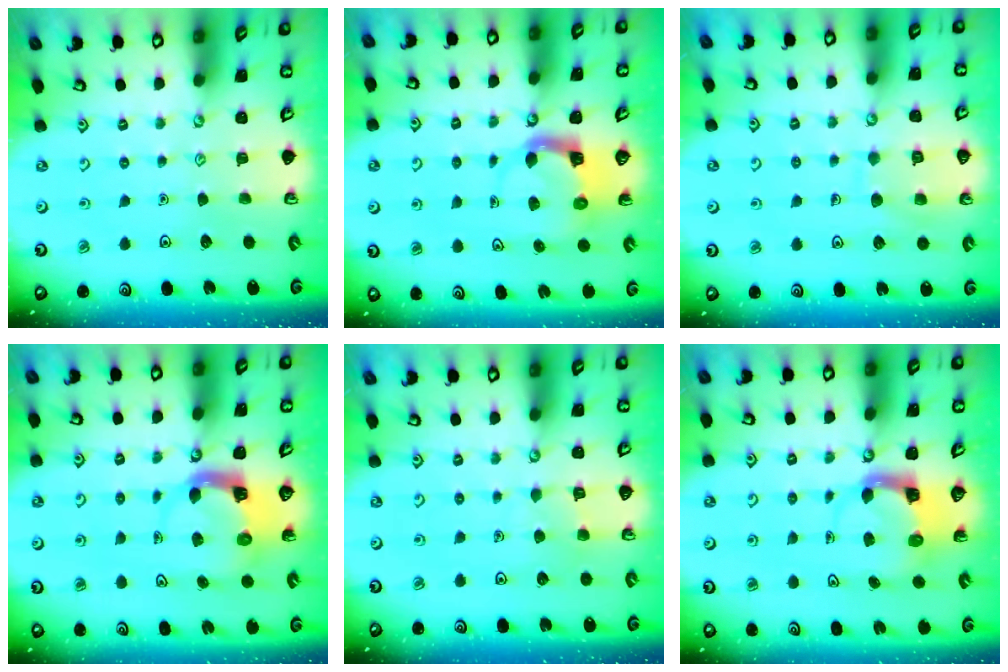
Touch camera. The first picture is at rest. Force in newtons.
{"total": 3.8, "press": 3.8, "slide": 0.7}
{"total": 8.4, "press": 8.3, "slide": 0.6}
{"total": 4.0, "press": 4.0, "slide": 0.4}
{"total": 5.7, "press": 5.7, "slide": 0.5}
{"total": 3.6, "press": 3.5, "slide": 0.4}